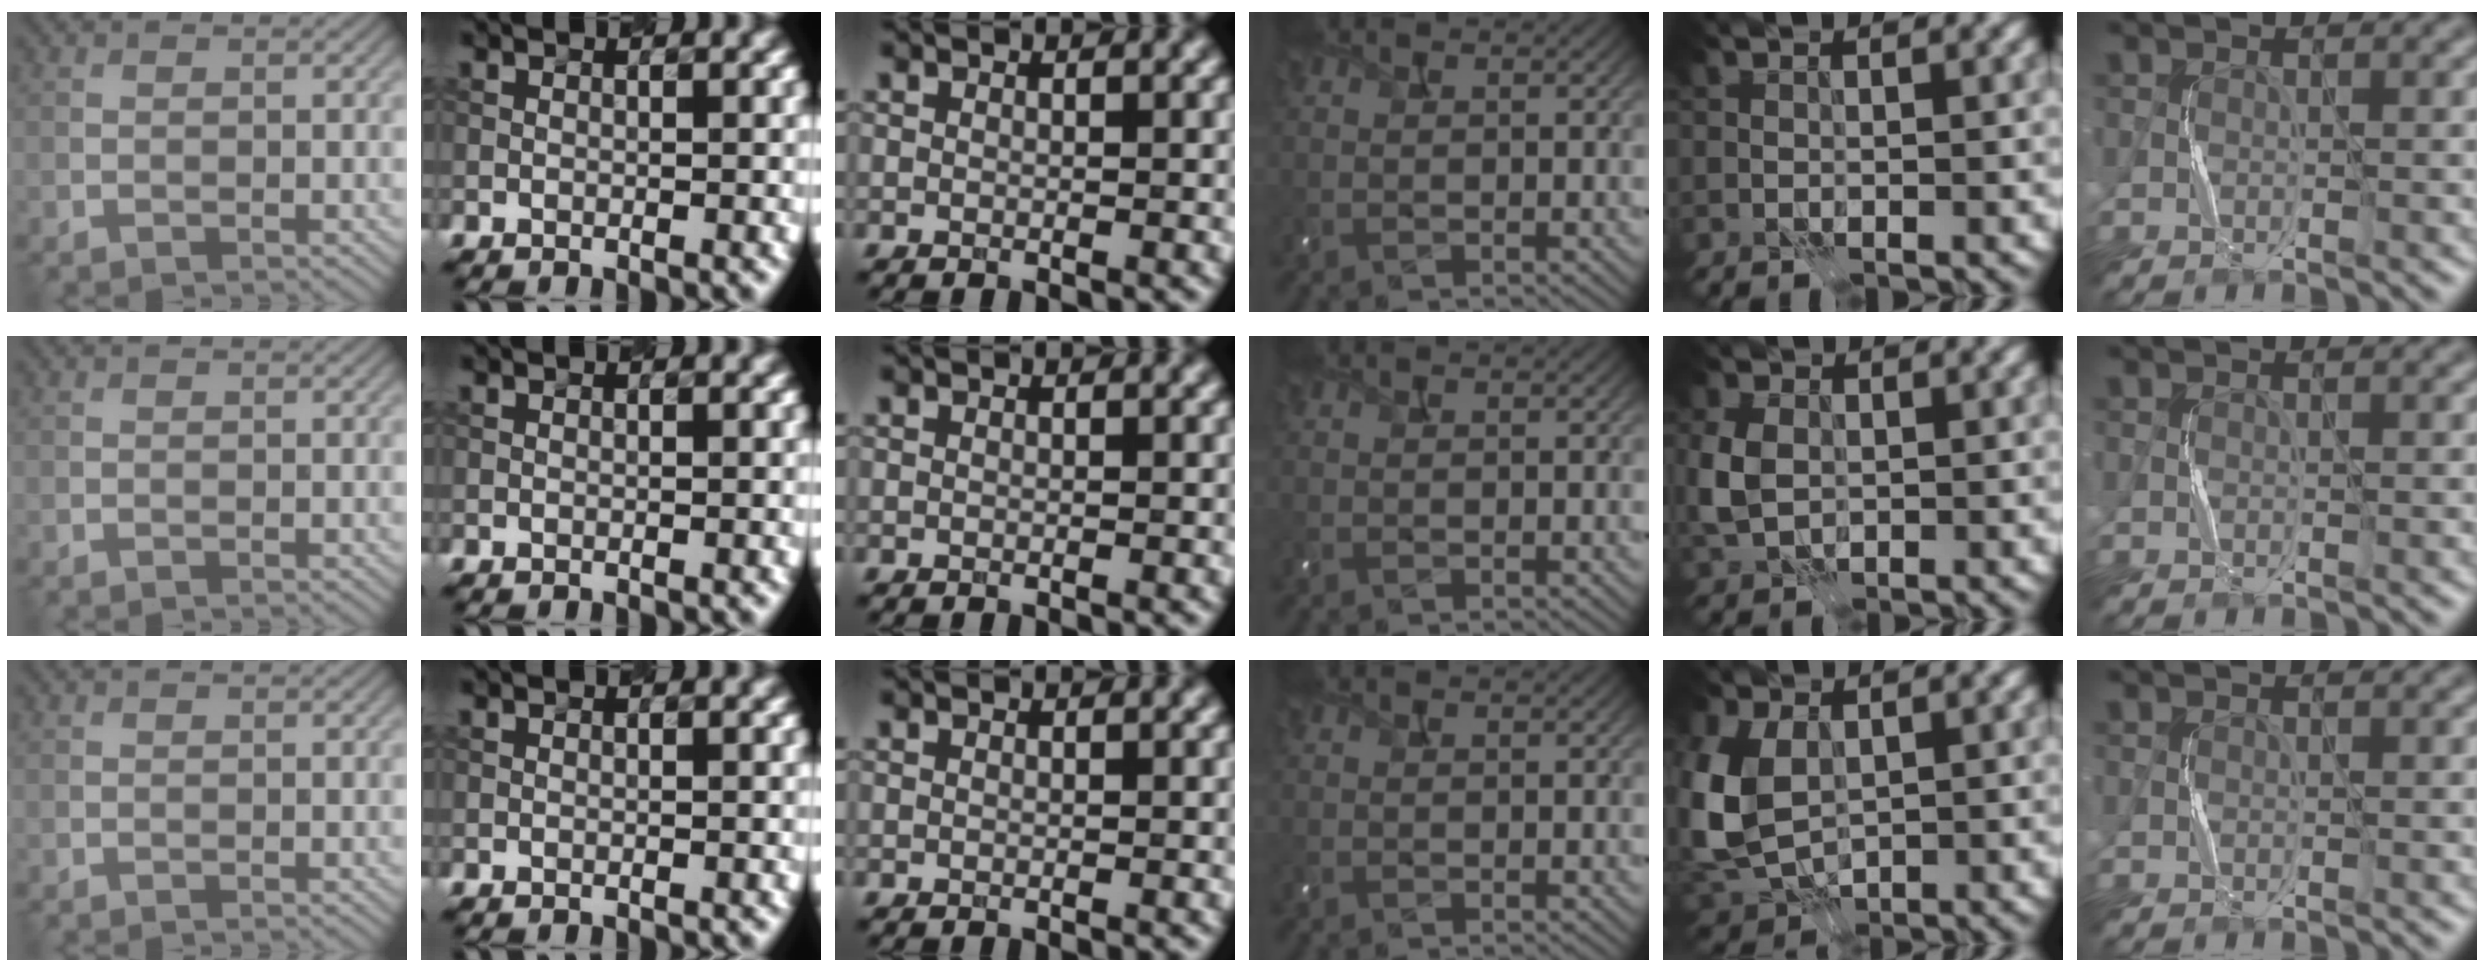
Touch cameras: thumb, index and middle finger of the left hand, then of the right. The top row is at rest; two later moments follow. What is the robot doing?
{"motion": "press", "object": "camera"}